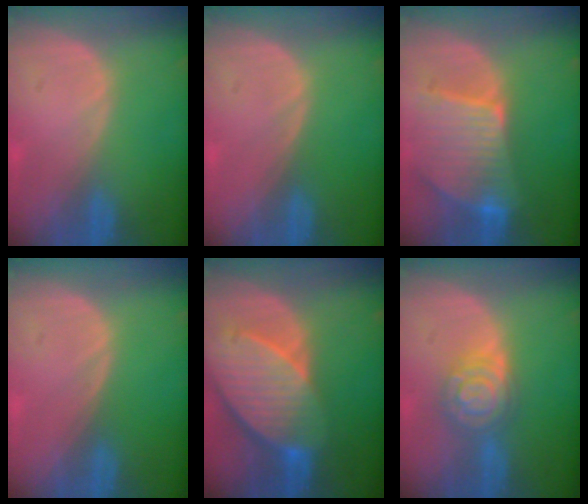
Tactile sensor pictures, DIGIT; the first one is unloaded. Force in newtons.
{"total": 0.0}
{"total": 9.6, "press": 8.5, "slide": 4.5}
{"total": 0.0}
{"total": 10.7, "press": 9.4, "slide": 5.2}
{"total": 6.7, "press": 6.6, "slide": 0.4}